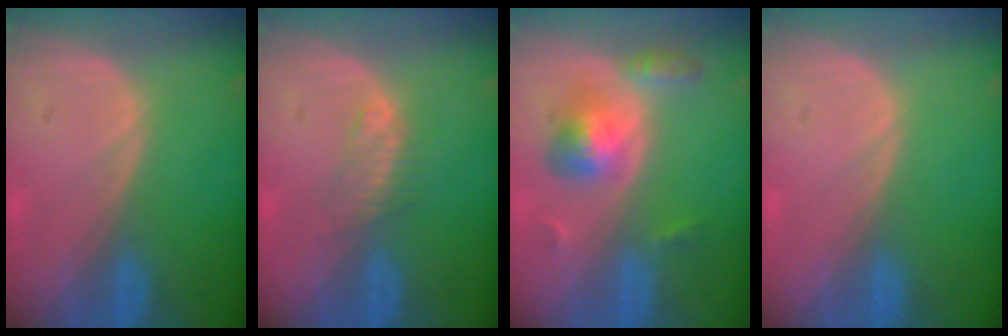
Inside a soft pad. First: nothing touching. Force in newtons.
{"total": 2.3, "press": 2.3, "slide": 0.2}
{"total": 5.5, "press": 5.5, "slide": 0.2}
{"total": 0.0}